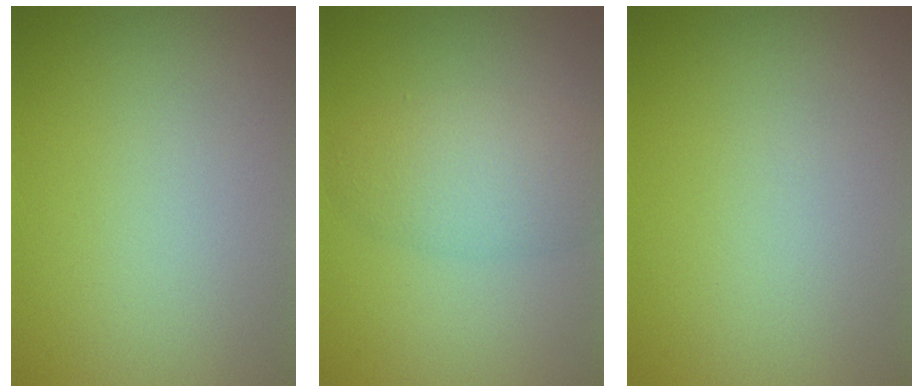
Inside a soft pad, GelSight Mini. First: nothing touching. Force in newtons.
{"total": 4.0, "press": 4.0, "slide": 0.1}
{"total": 0.0}